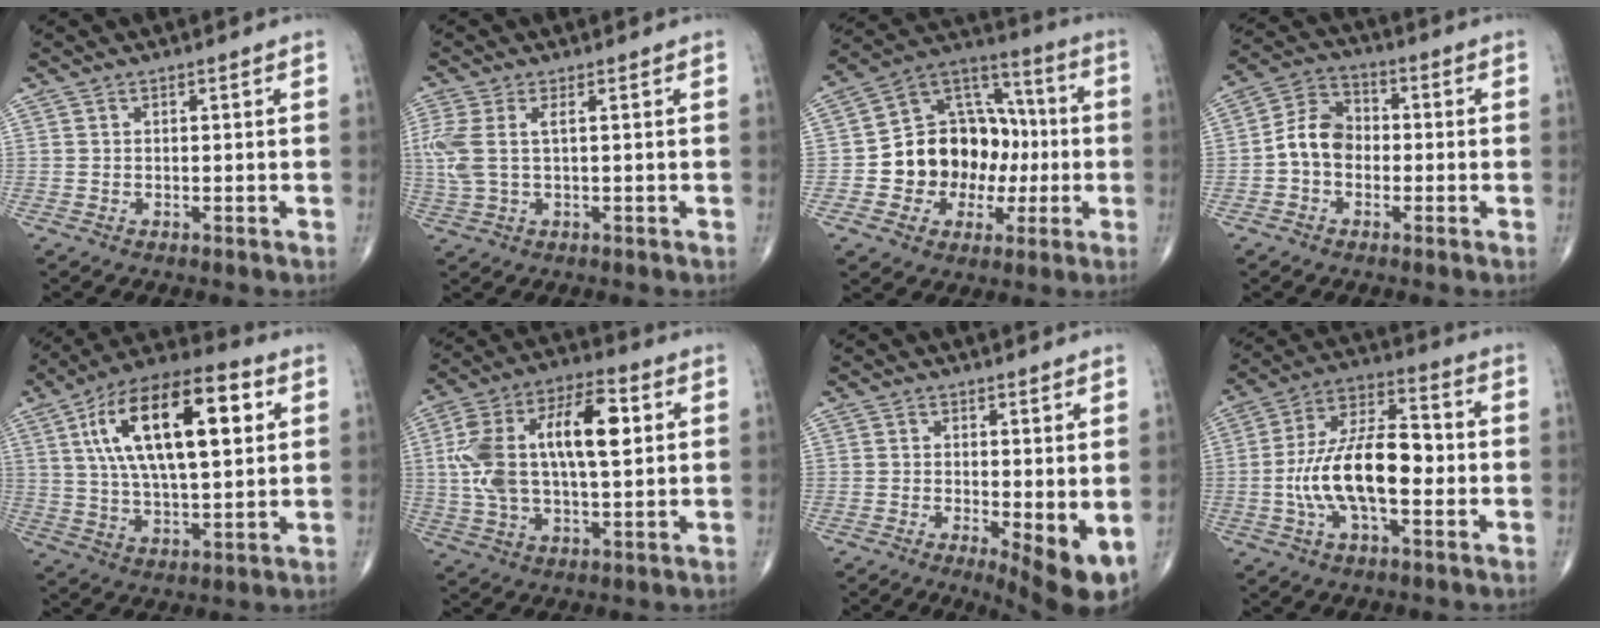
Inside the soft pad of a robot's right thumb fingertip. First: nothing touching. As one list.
[{"total": 6.2, "force": [0.9, 2.5, 5.6], "torque": [-0.176, 0.013, 0.025]}, {"total": 18.7, "force": [-1.9, 14.6, 11.5], "torque": [-0.127, 0.045, -0.028]}, {"total": 7.8, "force": [-1.3, 6.0, 4.9], "torque": [-0.074, 0.031, -0.039]}, {"total": 23.0, "force": [6.6, 9.6, 19.8], "torque": [-0.336, 0.005, 0.103]}, {"total": 20.2, "force": [3.5, 9.4, 17.6], "torque": [-0.330, 0.023, 0.056]}, {"total": 7.3, "force": [-1.2, 2.2, 6.9], "torque": [-0.100, -0.021, -0.014]}, {"total": 16.6, "force": [-2.2, 7.5, 14.6], "torque": [-0.268, 0.035, -0.045]}]